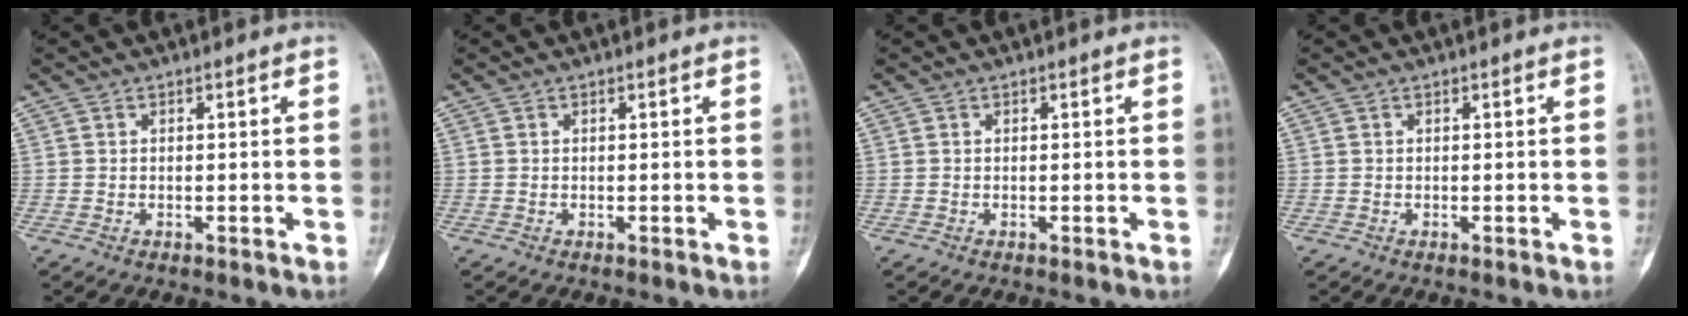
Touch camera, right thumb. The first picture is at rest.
{"total": 0.0}
{"total": 0.0}
{"total": 0.0}